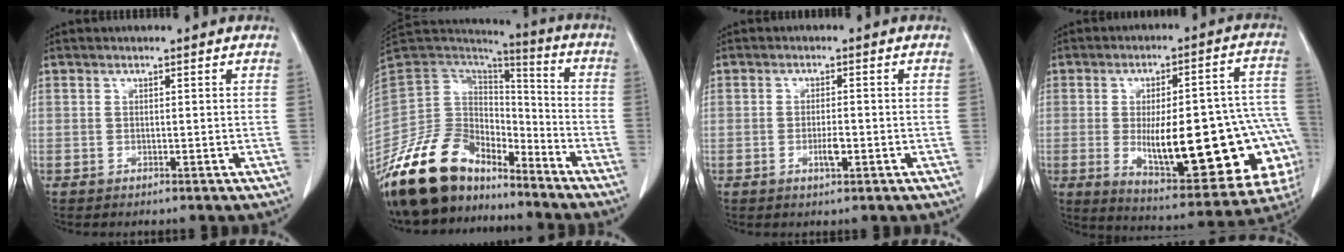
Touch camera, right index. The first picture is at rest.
{"total": 20.7, "force": [-16.5, 9.1, 8.6], "torque": [-0.187, 0.031, -0.302]}
{"total": 3.0, "force": [-1.0, 0.9, 2.7], "torque": [-0.051, 0.001, -0.014]}
{"total": 28.8, "force": [-5.3, 8.7, 27.0], "torque": [-0.295, 0.019, -0.050]}